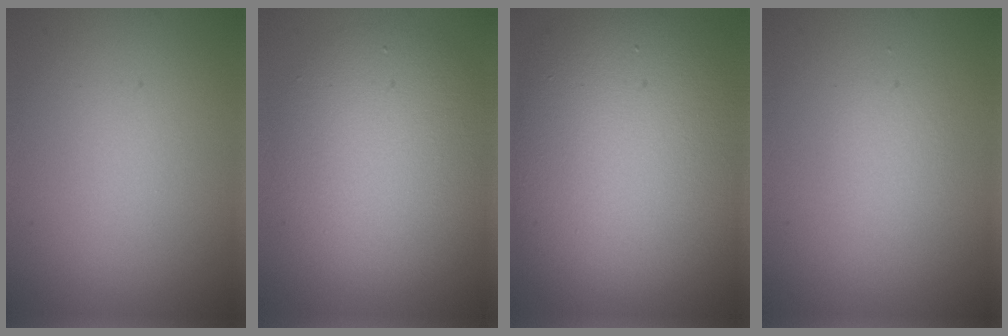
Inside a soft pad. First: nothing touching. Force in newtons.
{"total": 7.1, "press": 7.1, "slide": 0.3}
{"total": 13.9, "press": 13.9, "slide": 0.6}
{"total": 1.2, "press": 1.2, "slide": 0.0}